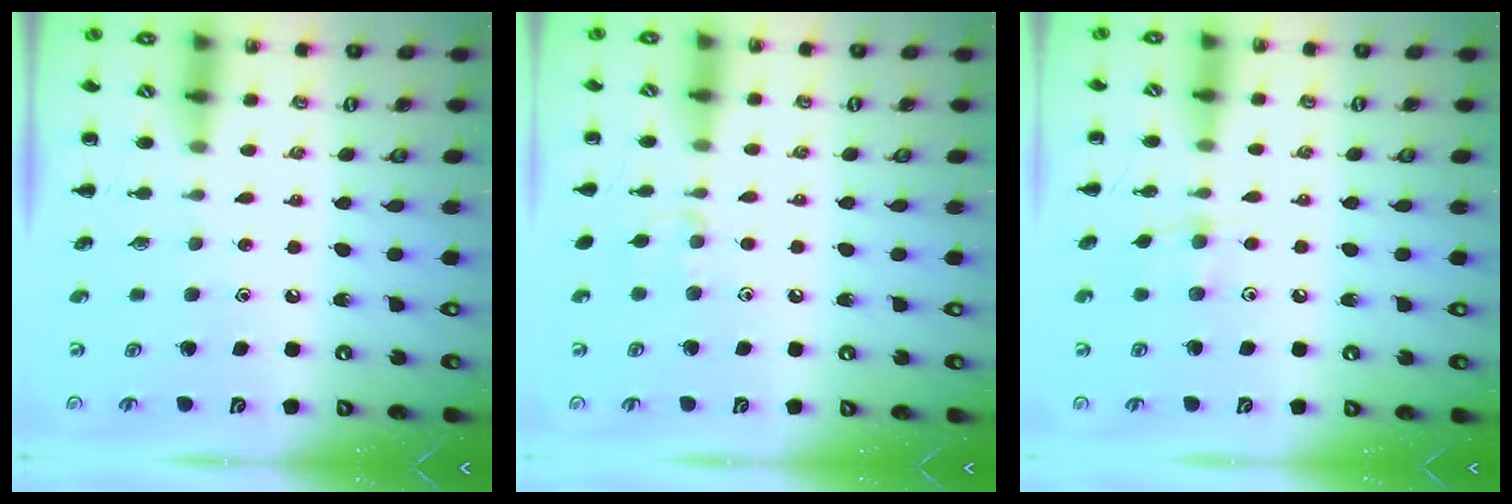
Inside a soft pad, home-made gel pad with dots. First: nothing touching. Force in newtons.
{"total": 5.0, "press": 4.6, "slide": 1.8}
{"total": 5.8, "press": 5.6, "slide": 1.6}